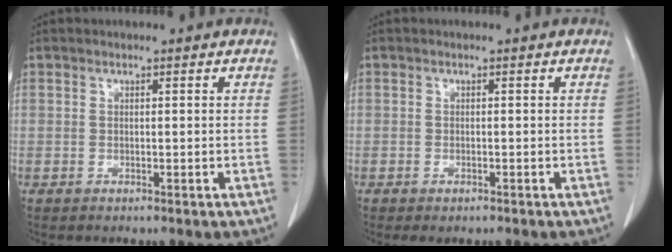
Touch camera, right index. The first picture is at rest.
{"total": 1.0, "force": [-0.7, 0.4, 0.6], "torque": [-0.006, -0.001, -0.002]}